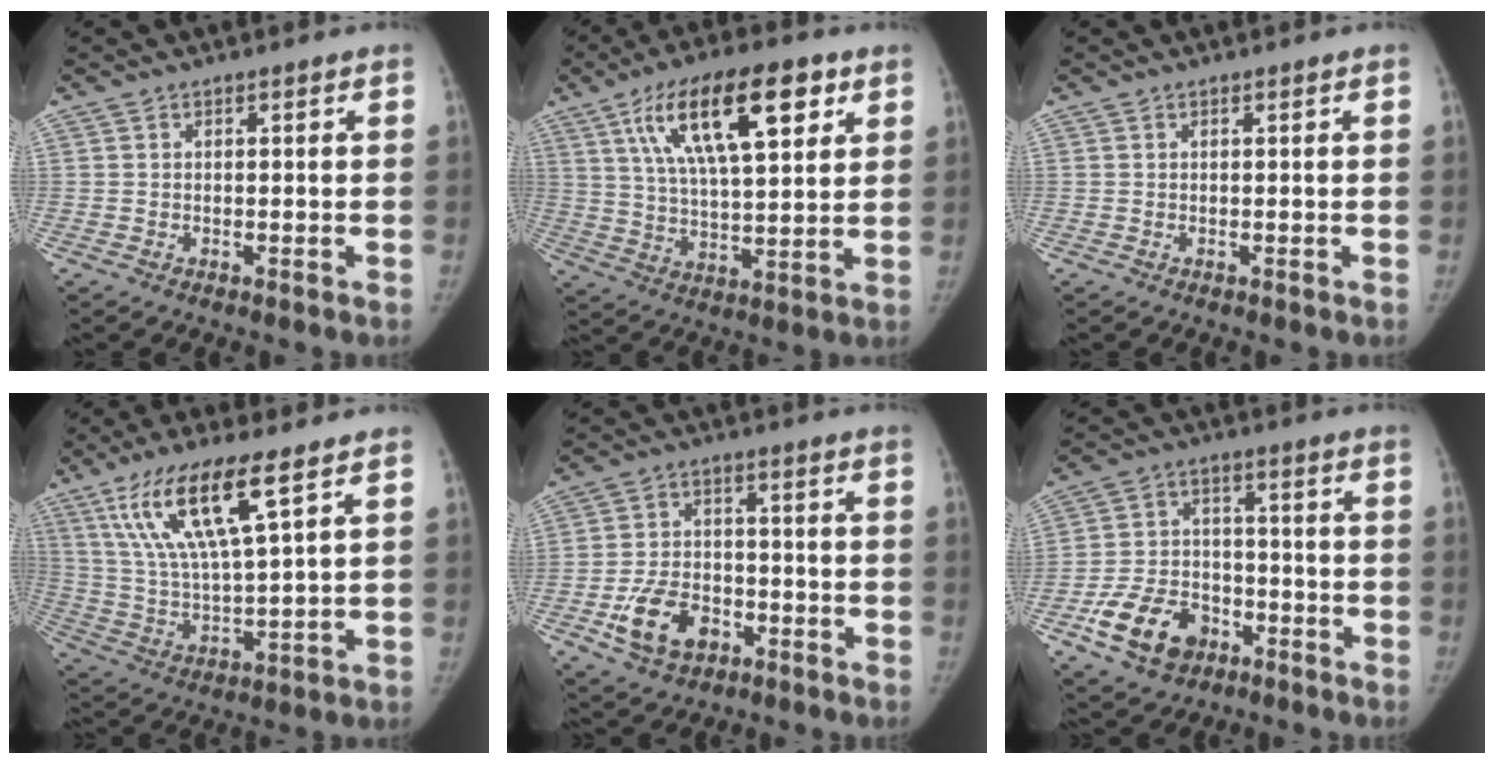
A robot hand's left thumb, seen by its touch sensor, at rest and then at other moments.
{"total": 19.3, "force": [8.6, 7.3, 15.7], "torque": [-0.245, -0.013, 0.147]}
{"total": 0.0}
{"total": 15.7, "force": [8.1, 3.2, 13.0], "torque": [-0.263, -0.028, 0.162]}
{"total": 10.8, "force": [-4.7, 7.5, 6.3], "torque": [-0.096, 0.024, -0.078]}
{"total": 12.9, "force": [-6.5, 9.0, 6.5], "torque": [-0.095, 0.037, -0.109]}